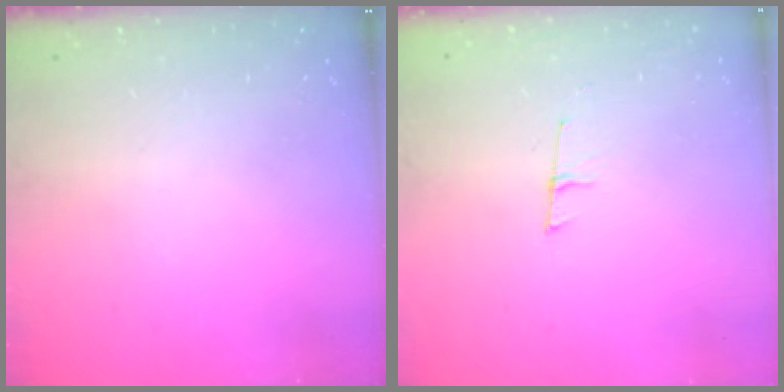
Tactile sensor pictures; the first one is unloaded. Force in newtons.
{"total": 5.3, "press": 4.5, "slide": 2.9}